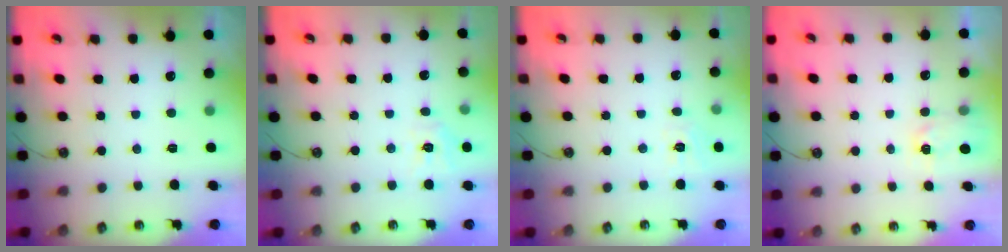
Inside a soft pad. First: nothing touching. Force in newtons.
{"total": 8.9, "press": 8.8, "slide": 1.0}
{"total": 5.8, "press": 5.8, "slide": 0.5}
{"total": 3.0, "press": 2.9, "slide": 0.5}